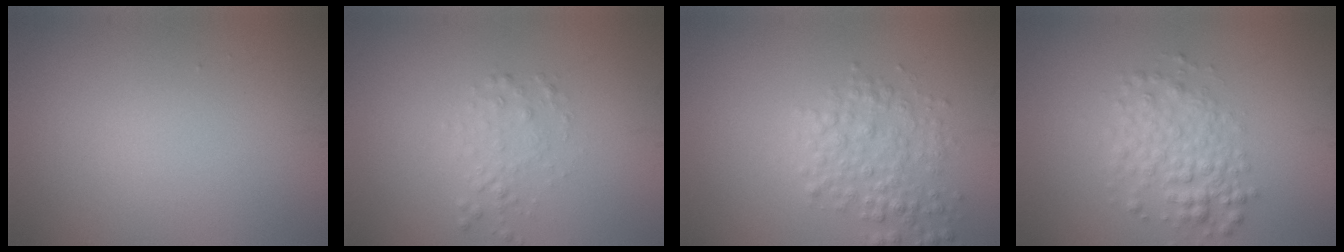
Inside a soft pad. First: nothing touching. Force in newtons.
{"total": 1.4, "press": 1.4, "slide": 0.1}
{"total": 3.1, "press": 3.1, "slide": 0.1}
{"total": 3.5, "press": 3.5, "slide": 0.1}